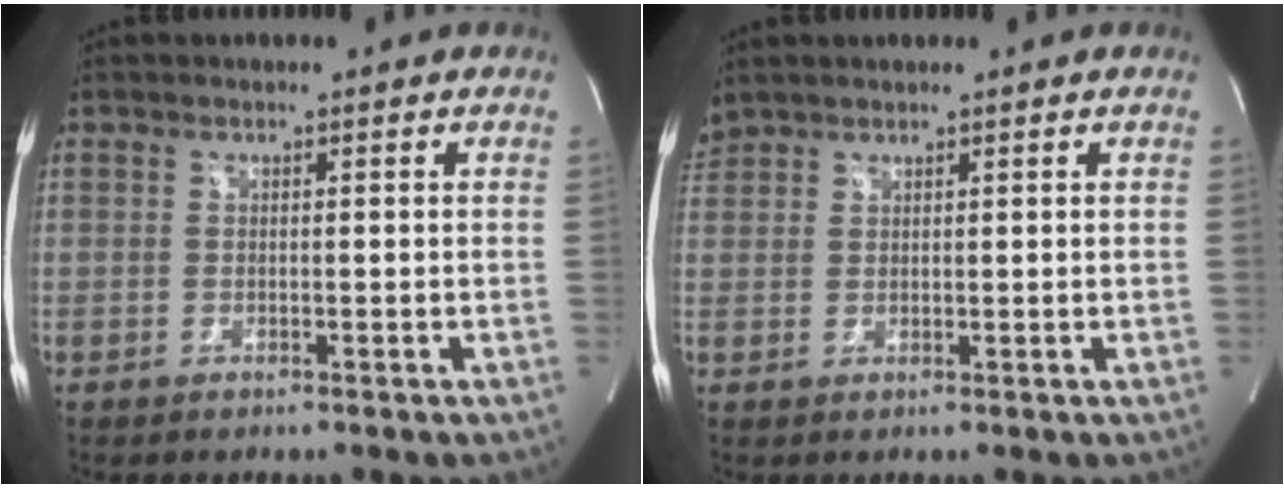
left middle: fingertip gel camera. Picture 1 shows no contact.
{"total": 2.1, "force": [2.0, 0.6, 0.1], "torque": [-0.011, 0.019, 0.044]}